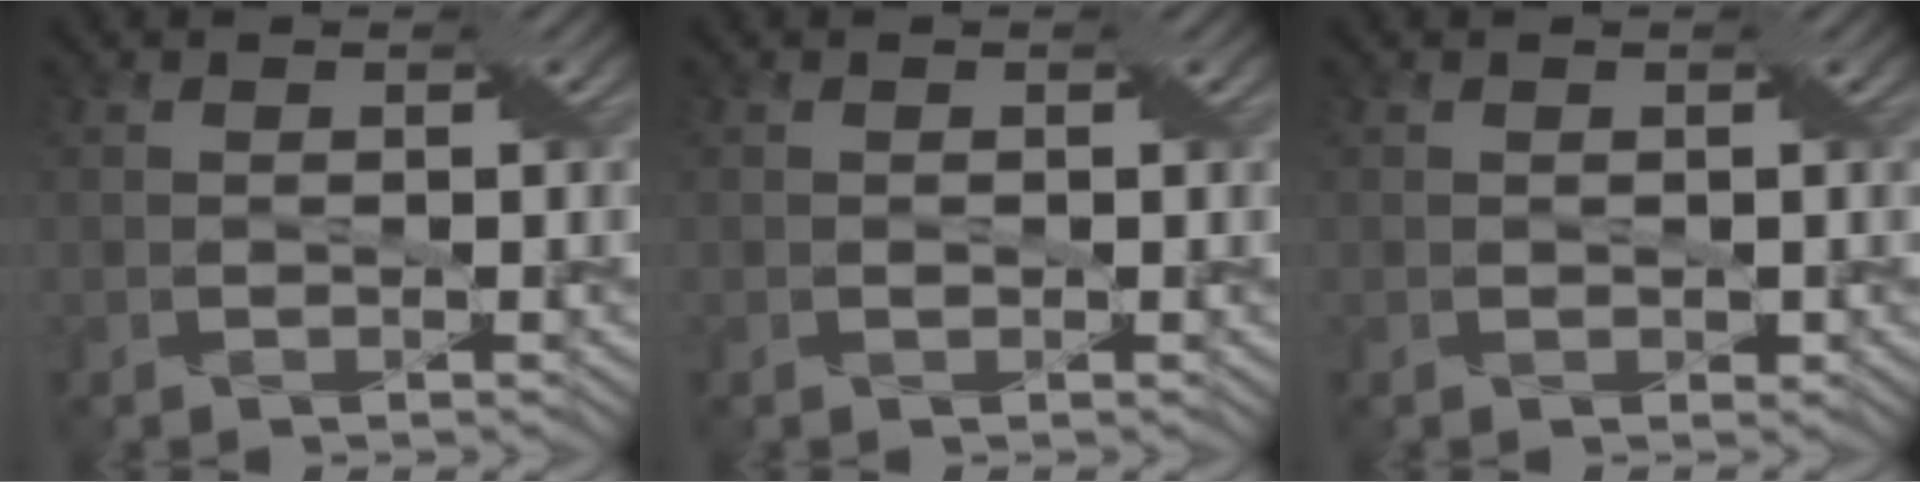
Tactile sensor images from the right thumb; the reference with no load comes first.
{"total": 0.5, "force": [0.0, 0.5, 0.2], "torque": [-0.004, -0.002, -0.002]}
{"total": 0.6, "force": [0.1, 0.6, 0.2], "torque": [-0.006, -0.003, 0.004]}